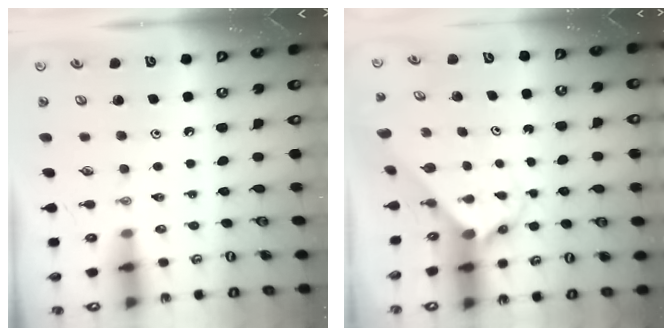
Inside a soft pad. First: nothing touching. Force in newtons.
{"total": 2.9, "press": 2.9, "slide": 0.3}